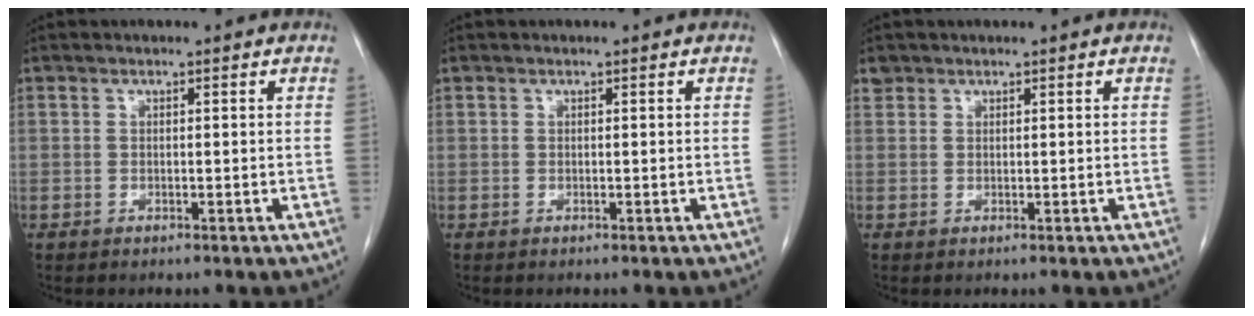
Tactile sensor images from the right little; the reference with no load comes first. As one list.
[{"total": 0.0}, {"total": 1.0, "force": [0.8, 0.7, -0.1], "torque": [0.008, 0.004, 0.012]}]